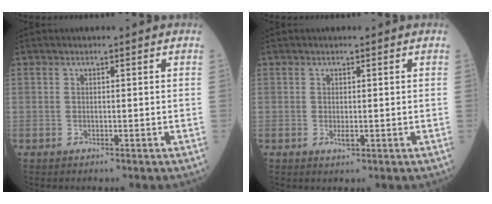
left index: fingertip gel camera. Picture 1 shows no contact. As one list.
[{"total": 1.1, "force": [-0.3, 0.4, 0.9], "torque": [-0.015, -0.003, -0.003]}]